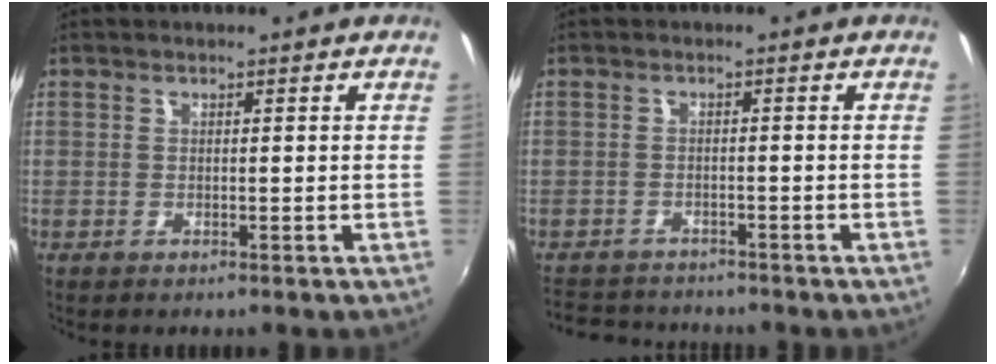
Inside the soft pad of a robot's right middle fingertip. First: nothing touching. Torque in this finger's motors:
{"motor_torque": [0.45, -0.59, 0.00, 0.01]}